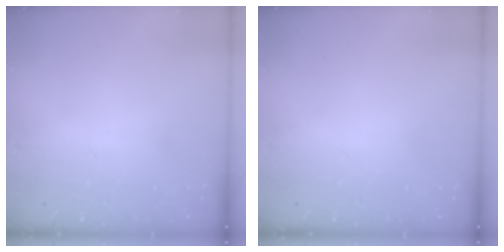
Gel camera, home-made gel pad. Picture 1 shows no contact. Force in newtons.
{"total": 0.0}